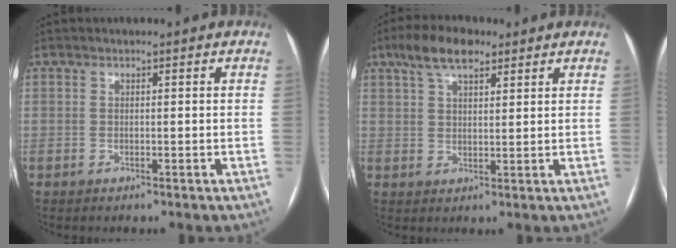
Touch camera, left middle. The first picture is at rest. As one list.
[{"total": 7.4, "force": [4.9, 2.7, 4.8], "torque": [-0.094, 0.022, 0.087]}]